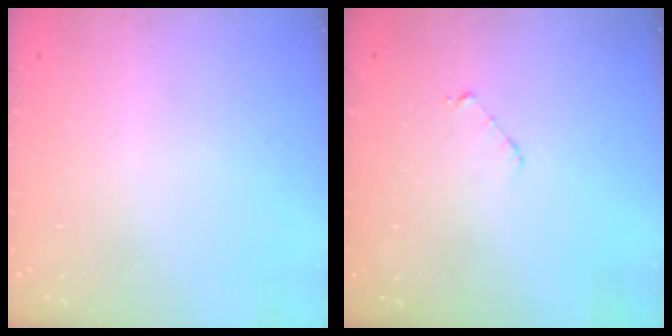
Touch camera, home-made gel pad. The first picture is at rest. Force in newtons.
{"total": 3.5, "press": 3.5, "slide": 0.2}